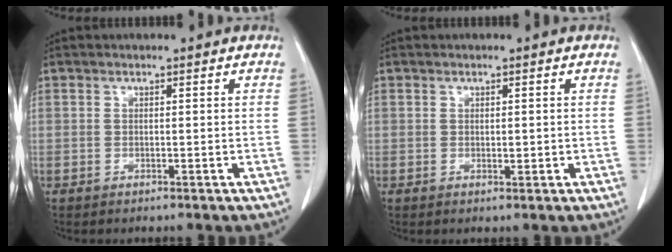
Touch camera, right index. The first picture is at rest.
{"total": 1.2, "force": [0.0, 0.5, 1.1], "torque": [-0.017, -0.002, 0.003]}